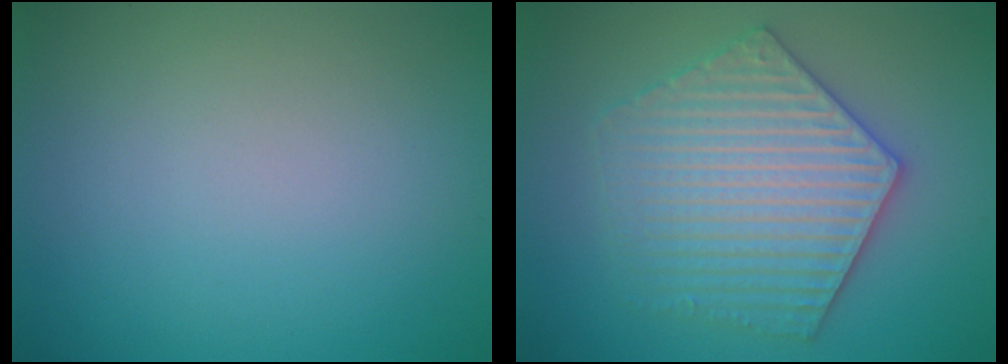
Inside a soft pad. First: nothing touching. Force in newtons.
{"total": 6.2, "press": 6.1, "slide": 1.0}